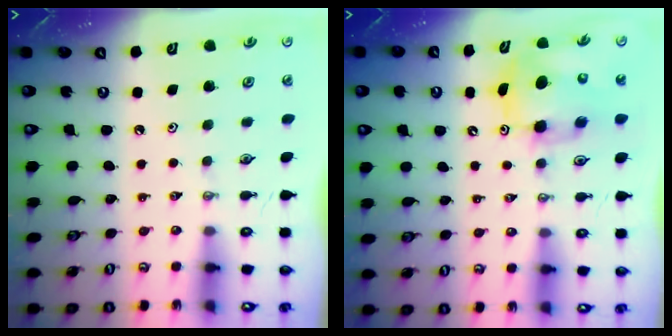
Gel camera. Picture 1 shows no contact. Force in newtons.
{"total": 7.1, "press": 6.8, "slide": 1.9}